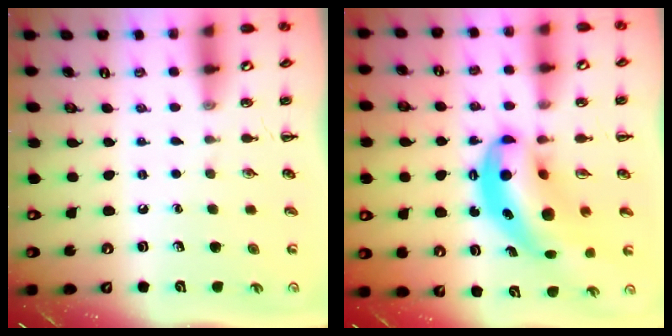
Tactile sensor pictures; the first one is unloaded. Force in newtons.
{"total": 11.4, "press": 11.0, "slide": 2.9}